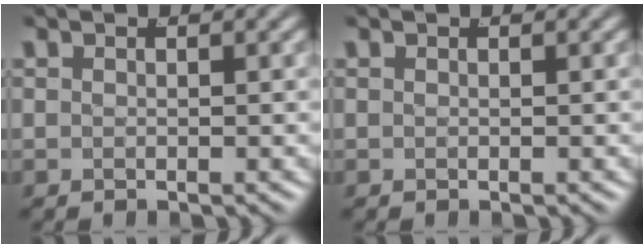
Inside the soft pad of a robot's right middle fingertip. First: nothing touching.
{"total": 0.0}